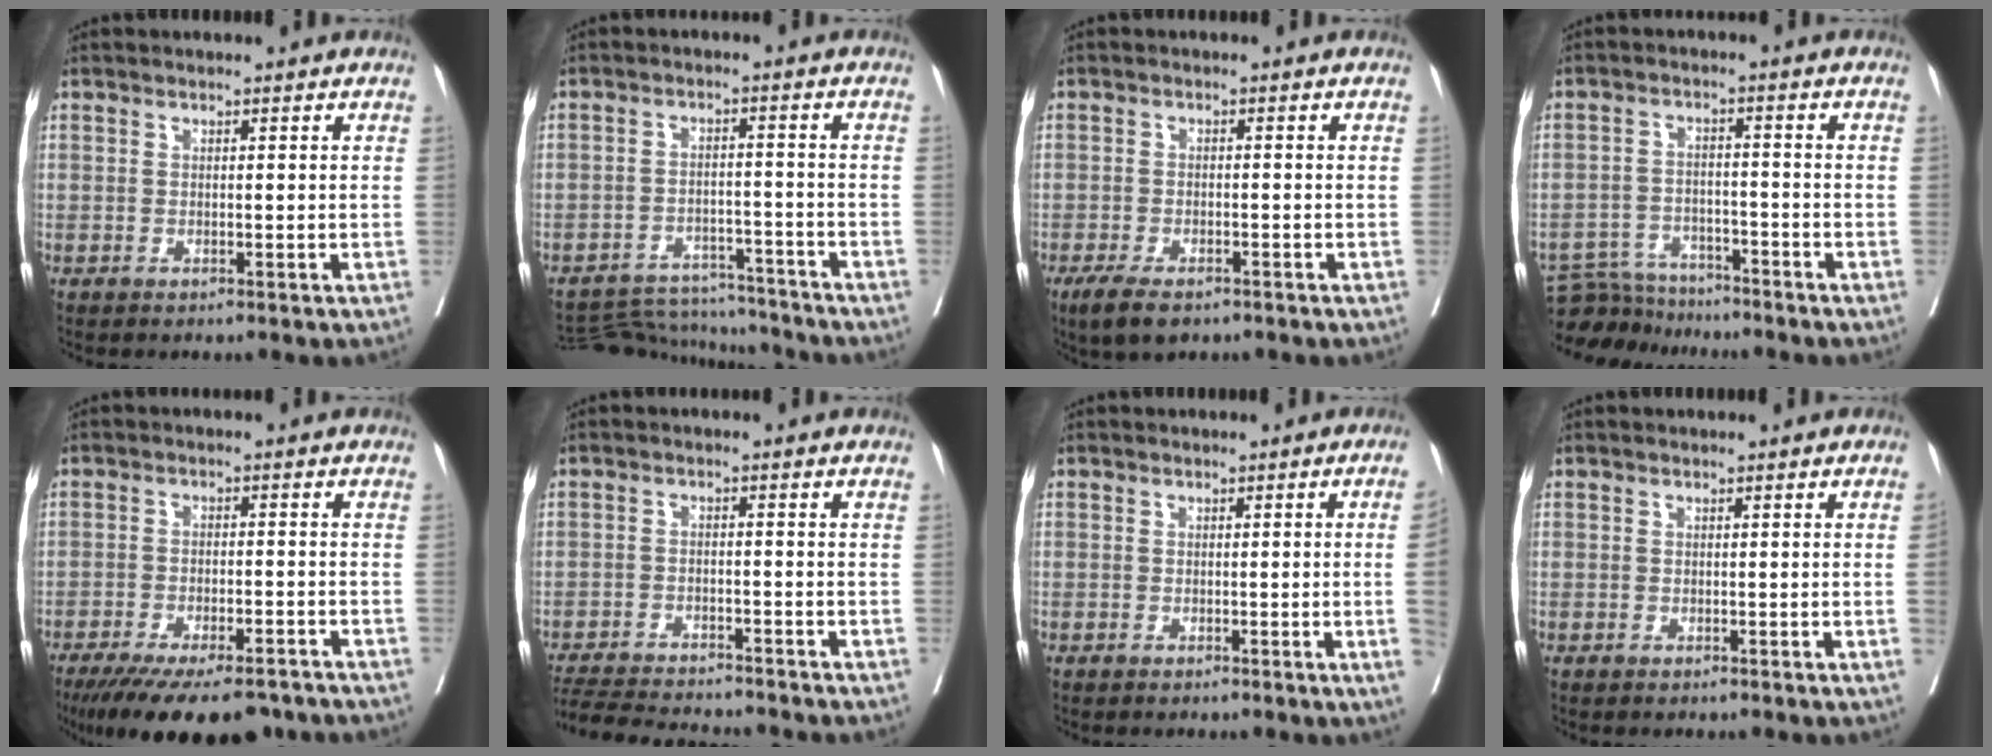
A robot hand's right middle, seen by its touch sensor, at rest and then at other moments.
{"total": 11.4, "force": [-11.3, 1.6, 0.5], "torque": [-0.008, 0.009, -0.167]}
{"total": 5.5, "force": [-3.9, 2.0, 3.3], "torque": [-0.057, -0.009, -0.063]}
{"total": 7.0, "force": [-6.8, 1.4, -0.4], "torque": [0.003, 0.002, -0.122]}
{"total": 16.9, "force": [-13.7, 4.5, 8.9], "torque": [-0.145, -0.023, -0.195]}
{"total": 11.2, "force": [-10.7, 0.9, 3.4], "torque": [-0.057, -0.006, -0.166]}
{"total": 3.6, "force": [-0.6, -1.4, 3.3], "torque": [-0.039, -0.006, -0.008]}
{"total": 0.9, "force": [-0.1, -0.4, 0.8], "torque": [-0.003, 0.003, -0.002]}